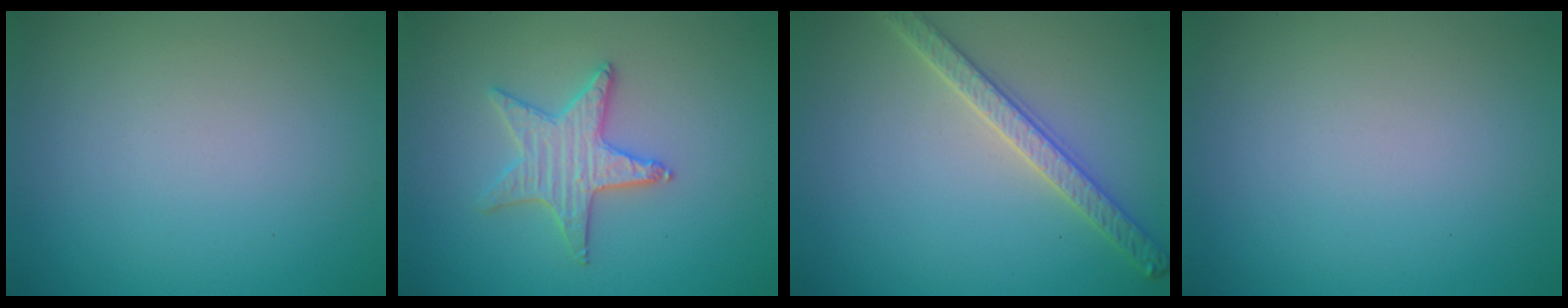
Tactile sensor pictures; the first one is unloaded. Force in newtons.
{"total": 3.2, "press": 3.1, "slide": 0.6}
{"total": 3.3, "press": 3.1, "slide": 1.3}
{"total": 0.0}